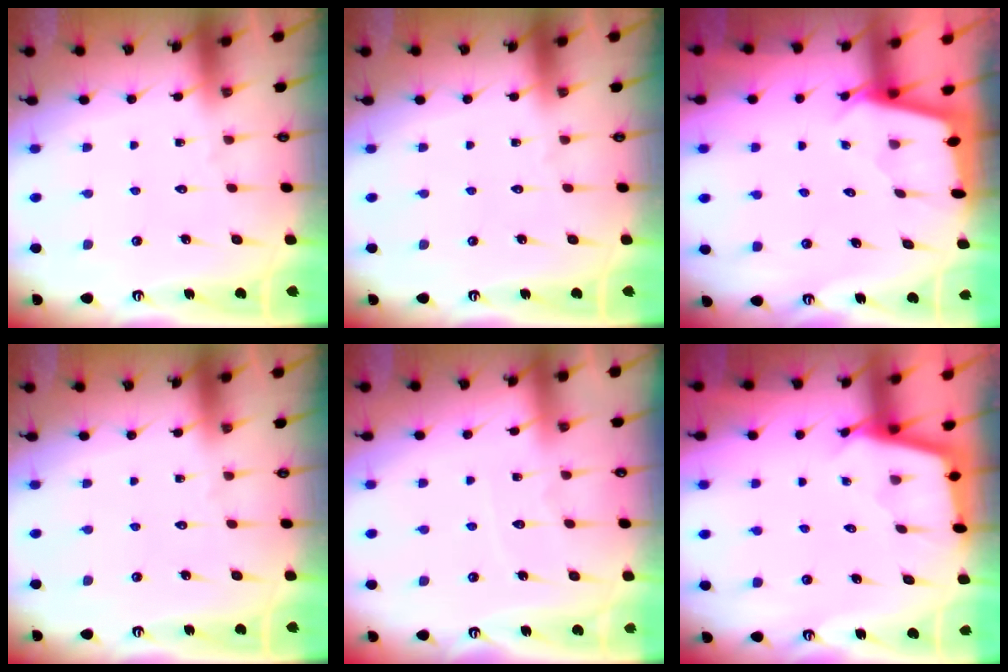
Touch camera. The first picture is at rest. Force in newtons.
{"total": 0.0}
{"total": 2.0, "press": 2.0, "slide": 0.2}
{"total": 0.0}
{"total": 4.0, "press": 4.0, "slide": 0.5}
{"total": 2.3, "press": 2.3, "slide": 0.2}